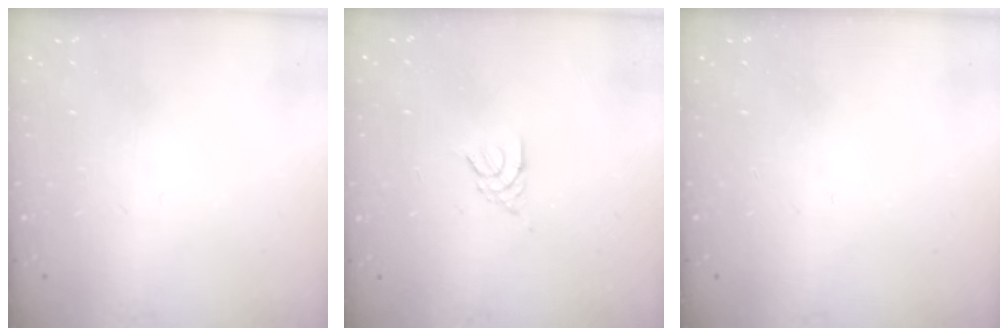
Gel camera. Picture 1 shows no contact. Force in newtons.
{"total": 2.6, "press": 2.5, "slide": 0.6}
{"total": 0.0}